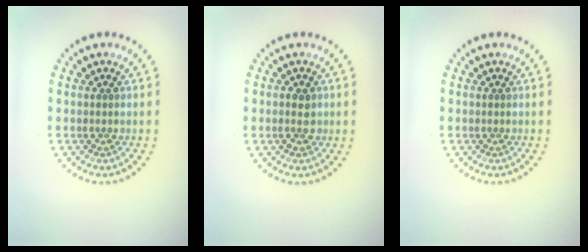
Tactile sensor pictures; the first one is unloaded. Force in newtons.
{"total": 1.8, "press": 1.8, "slide": 0.1}
{"total": 0.0}